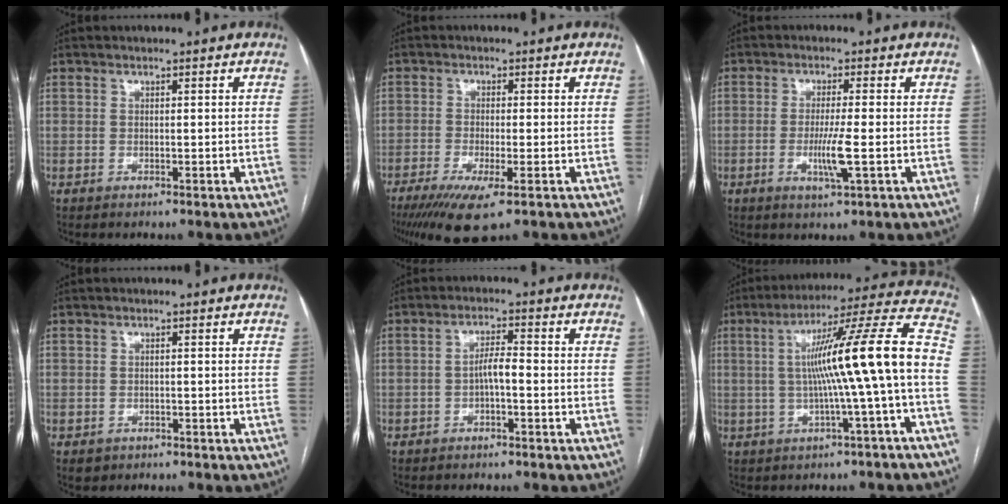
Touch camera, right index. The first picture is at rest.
{"total": 7.8, "force": [-4.6, 0.9, 6.2], "torque": [-0.106, -0.021, -0.074]}
{"total": 4.9, "force": [-1.2, -0.2, 4.8], "torque": [-0.095, -0.012, -0.022]}
{"total": 1.8, "force": [-0.9, 1.5, 0.2], "torque": [-0.004, 0.004, -0.008]}
{"total": 3.2, "force": [-0.8, 0.6, 3.0], "torque": [-0.051, 0.007, -0.013]}
{"total": 15.5, "force": [-1.5, -1.2, 15.4], "torque": [-0.230, 0.024, -0.025]}